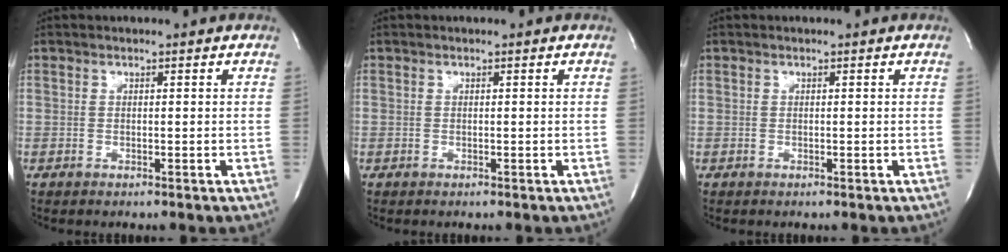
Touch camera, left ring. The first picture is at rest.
{"total": 0.0}
{"total": 0.0}